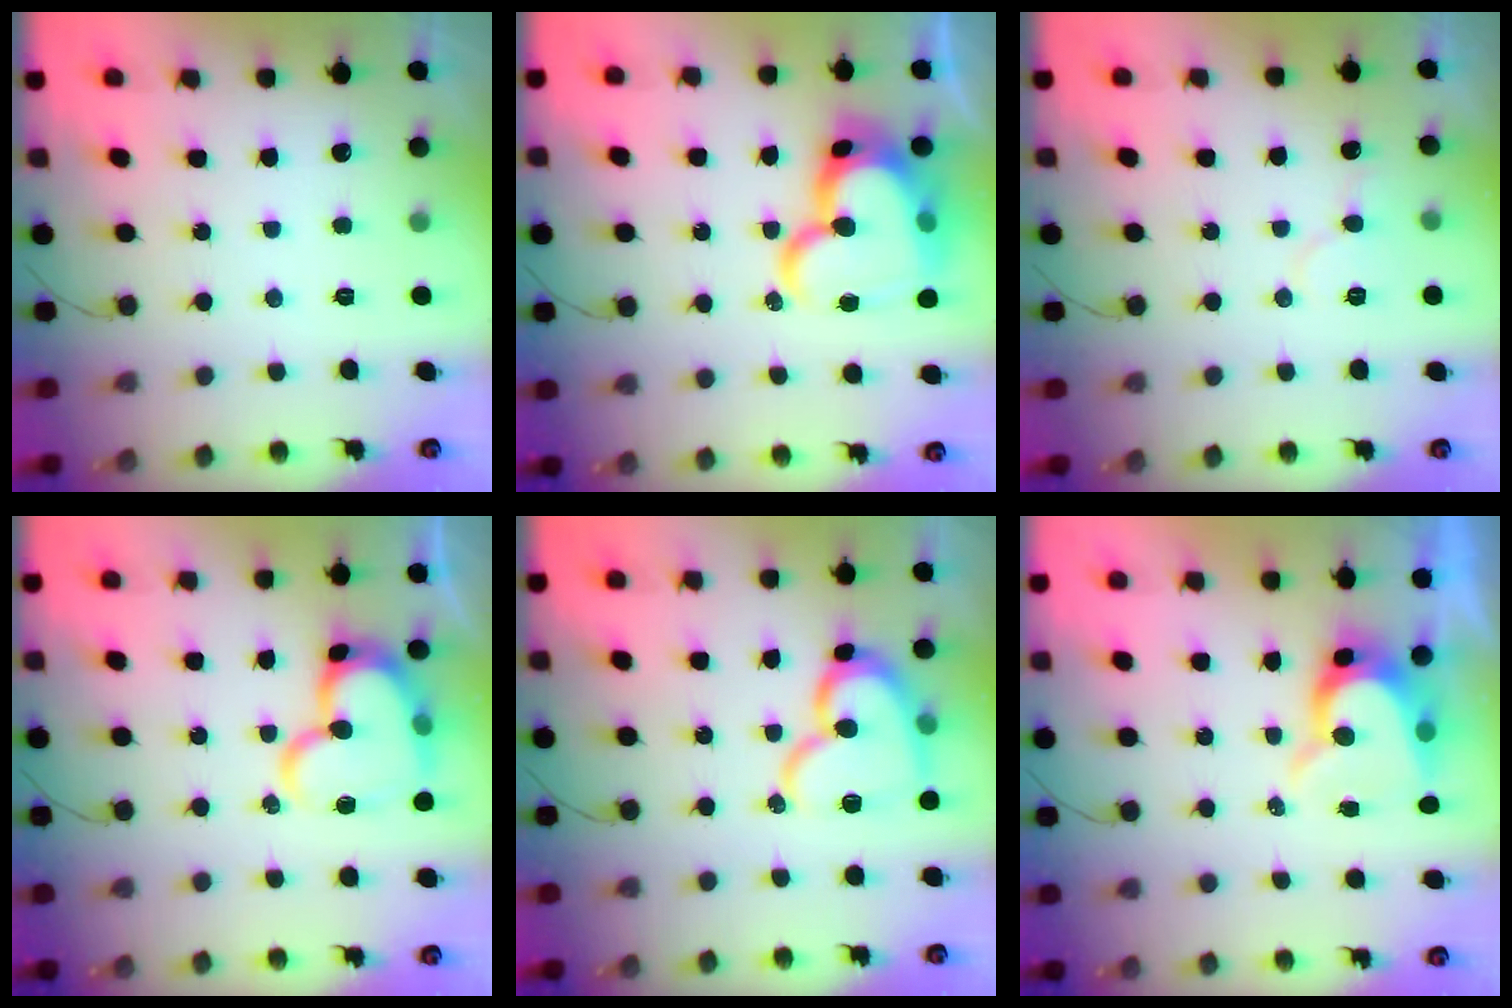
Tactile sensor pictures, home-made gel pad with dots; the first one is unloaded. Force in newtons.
{"total": 23.4, "press": 23.3, "slide": 2.4}
{"total": 5.4, "press": 5.3, "slide": 0.5}
{"total": 18.2, "press": 18.1, "slide": 1.8}
{"total": 15.6, "press": 15.5, "slide": 1.5}
{"total": 8.7, "press": 8.7, "slide": 0.6}